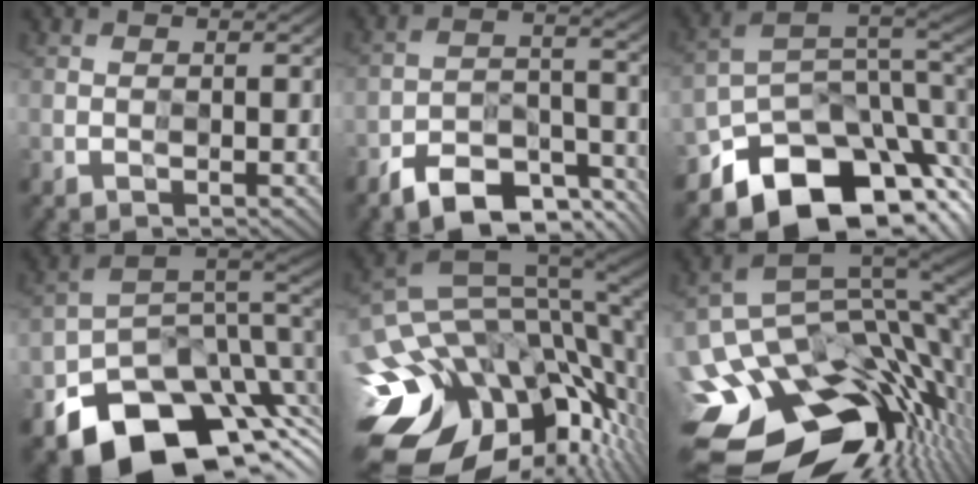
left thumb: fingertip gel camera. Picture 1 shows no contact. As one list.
[{"total": 7.9, "force": [-7.0, 2.9, 2.3], "torque": [-0.027, -0.003, -0.128]}, {"total": 12.9, "force": [-7.4, 8.2, 6.7], "torque": [-0.115, -0.024, -0.114]}, {"total": 14.3, "force": [-7.9, 9.7, 7.1], "torque": [-0.114, -0.040, -0.112]}, {"total": 16.9, "force": [-4.8, 10.7, 12.2], "torque": [-0.249, -0.033, -0.057]}, {"total": 16.4, "force": [-6.5, 10.1, 11.3], "torque": [-0.227, -0.030, -0.090]}]